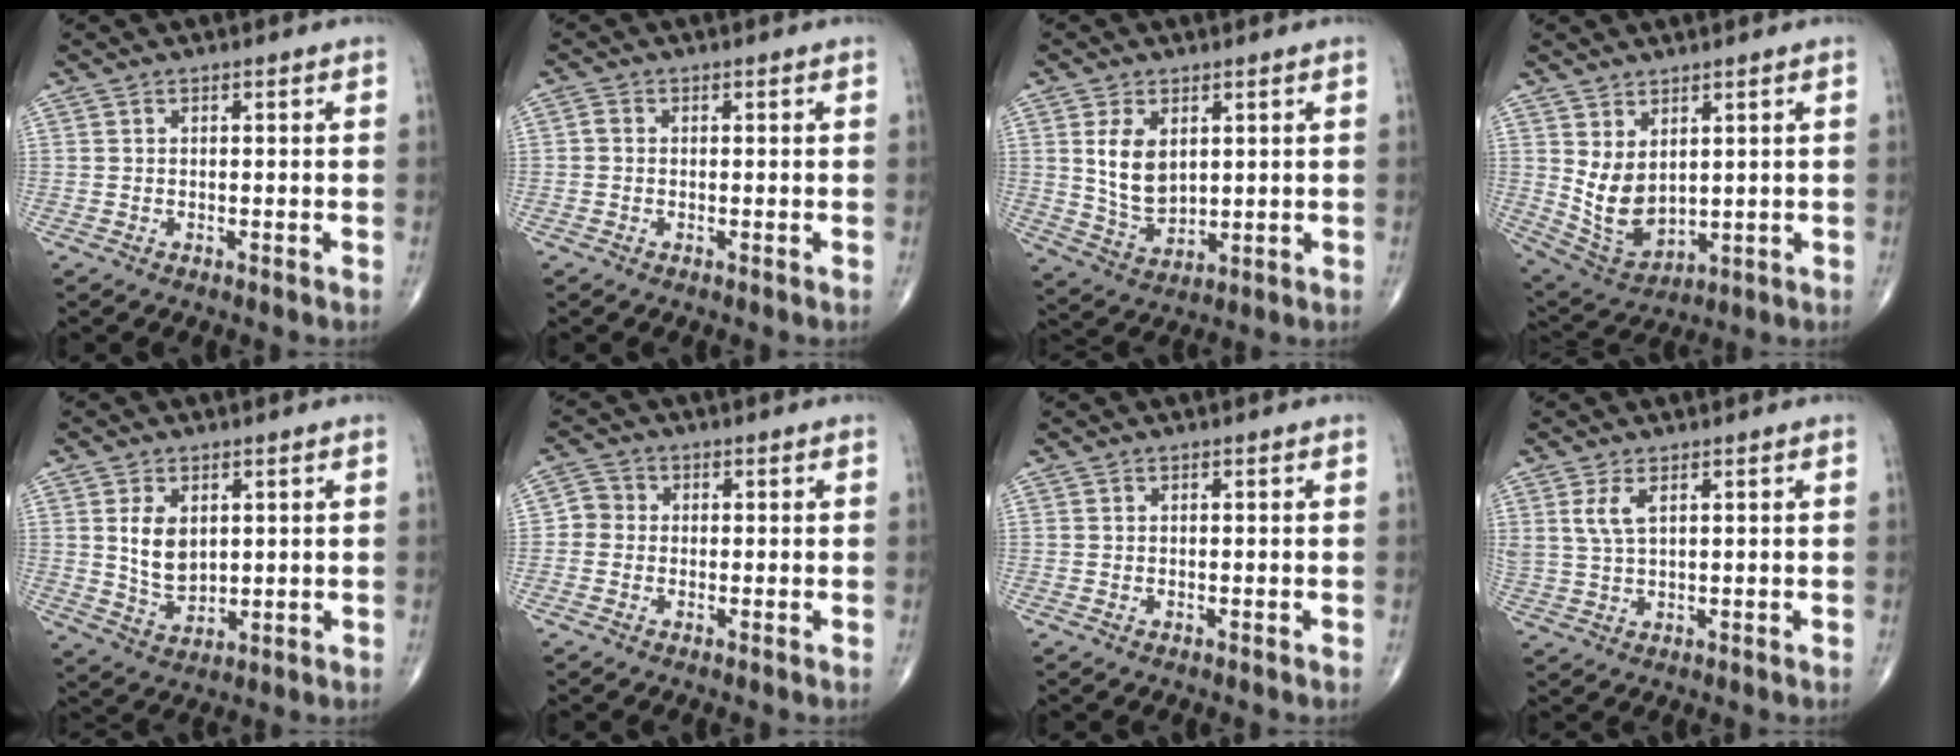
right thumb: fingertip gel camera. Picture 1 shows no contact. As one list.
[{"total": 1.1, "force": [-0.1, 0.9, 0.6], "torque": [-0.006, 0.002, -0.006]}, {"total": 8.4, "force": [2.3, 5.1, 6.2], "torque": [-0.102, -0.018, 0.057]}, {"total": 8.4, "force": [2.3, 5.2, 6.3], "torque": [-0.103, -0.026, 0.069]}, {"total": 7.2, "force": [1.8, 4.6, 5.2], "torque": [-0.078, -0.017, 0.044]}, {"total": 3.2, "force": [-0.4, 3.0, 1.0], "torque": [0.000, 0.007, -0.019]}, {"total": 0.0}, {"total": 3.8, "force": [1.6, 1.6, 3.1], "torque": [-0.068, -0.003, 0.041]}]